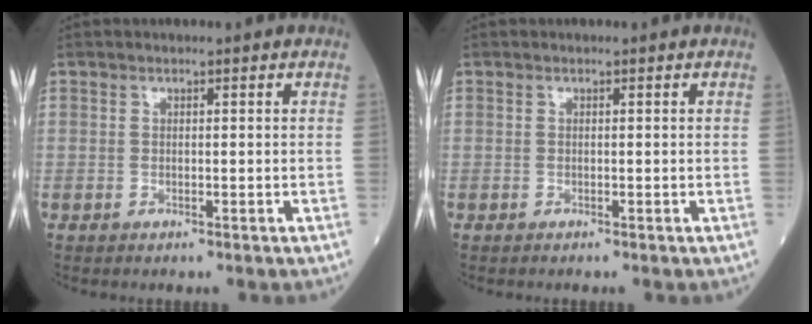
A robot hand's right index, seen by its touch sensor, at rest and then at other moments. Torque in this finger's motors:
{"motor_torque": [-0.04, -0.06, -0.03, -0.01]}